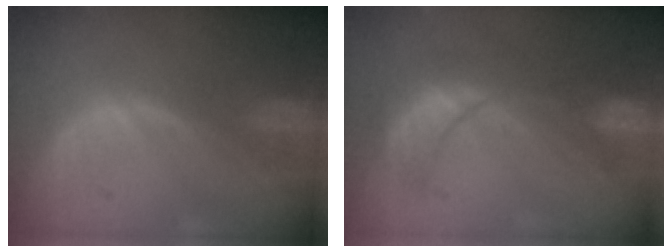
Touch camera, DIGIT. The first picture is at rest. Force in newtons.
{"total": 8.0, "press": 7.9, "slide": 1.6}